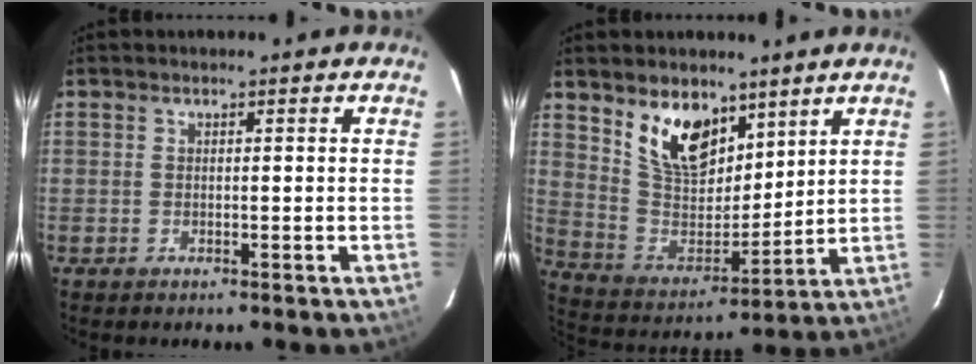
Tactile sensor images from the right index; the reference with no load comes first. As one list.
[{"total": 13.7, "force": [8.4, 7.6, 7.8], "torque": [-0.148, -0.005, 0.169]}]